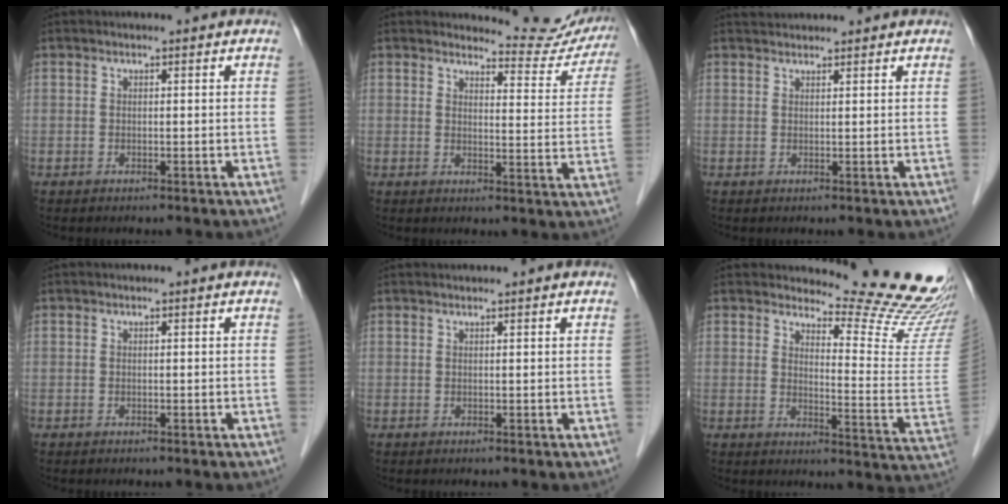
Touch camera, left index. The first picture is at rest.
{"total": 10.2, "force": [10.1, 1.4, -0.2], "torque": [0.015, -0.052, 0.102]}
{"total": 3.9, "force": [3.8, 0.7, 0.6], "torque": [-0.012, 0.036, 0.058]}
{"total": 0.0}
{"total": 2.1, "force": [2.0, 0.1, 0.7], "torque": [-0.008, 0.025, 0.029]}
{"total": 18.2, "force": [17.5, 0.7, 4.9], "torque": [-0.057, -0.147, 0.189]}